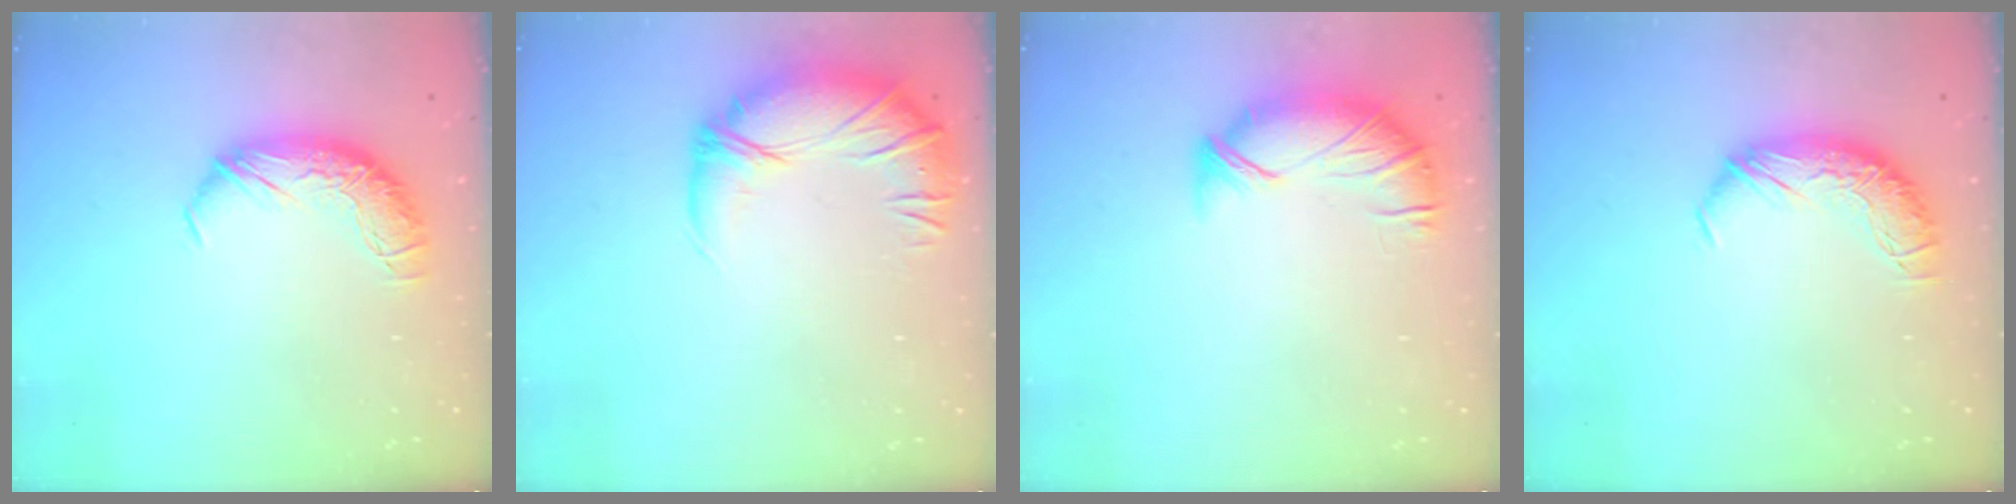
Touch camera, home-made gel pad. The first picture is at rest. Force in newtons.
{"total": 2.8, "press": 1.3, "slide": 2.5}
{"total": 2.5, "press": 1.9, "slide": 1.7}
{"total": 0.0}